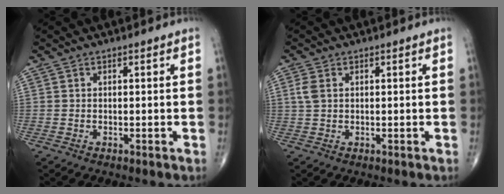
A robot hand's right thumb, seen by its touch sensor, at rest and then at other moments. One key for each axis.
{"total": 2.4, "fx": 0.6, "fy": 1.5, "fz": 1.7, "tx": -0.047, "ty": 0.005, "tz": 0.013}